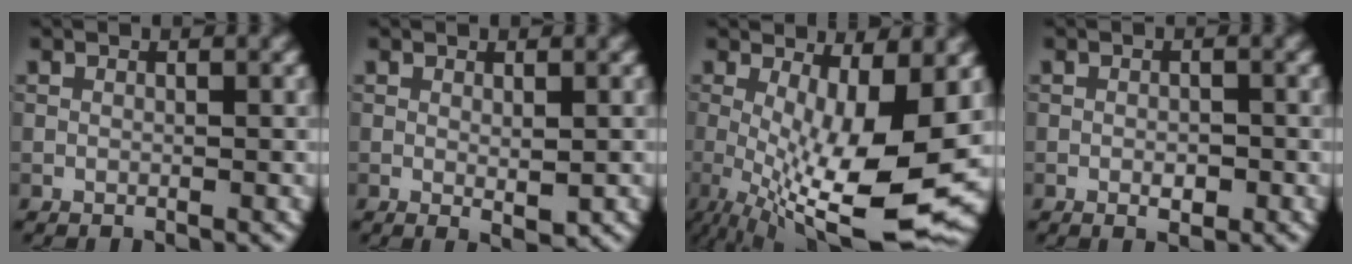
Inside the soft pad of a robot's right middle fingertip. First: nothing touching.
{"total": 1.4, "force": [0.1, 0.3, 1.3], "torque": [-0.018, -0.006, 0.003]}
{"total": 12.8, "force": [-1.7, 3.8, 12.2], "torque": [-0.193, -0.026, -0.016]}
{"total": 1.4, "force": [-0.5, 0.7, 1.2], "torque": [-0.017, 0.000, -0.008]}